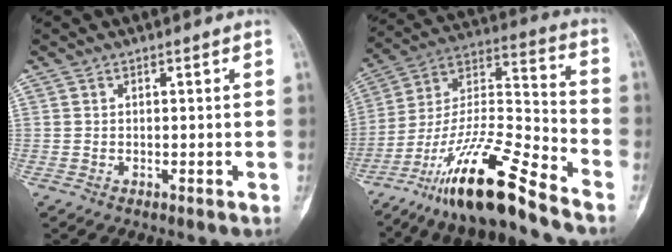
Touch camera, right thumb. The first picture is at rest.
{"total": 19.8, "force": [-14.5, 2.4, 13.3], "torque": [-0.268, 0.070, -0.268]}